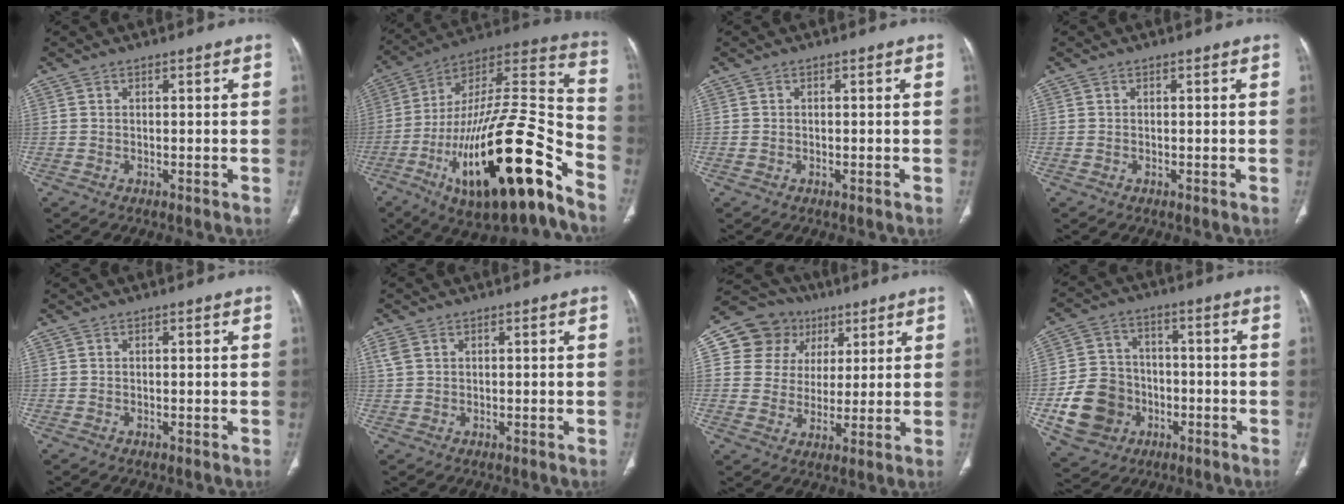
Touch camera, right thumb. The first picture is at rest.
{"total": 31.1, "force": [-15.4, 8.8, 25.5], "torque": [-0.415, 0.073, -0.250]}
{"total": 0.0}
{"total": 0.0}
{"total": 0.0}
{"total": 1.8, "force": [0.8, 1.3, 1.0], "torque": [-0.028, 0.009, 0.022]}
{"total": 12.6, "force": [4.9, 11.2, 3.1], "torque": [-0.017, 0.005, 0.085]}
{"total": 13.4, "force": [-4.0, 11.5, 5.5], "torque": [-0.078, 0.025, -0.061]}